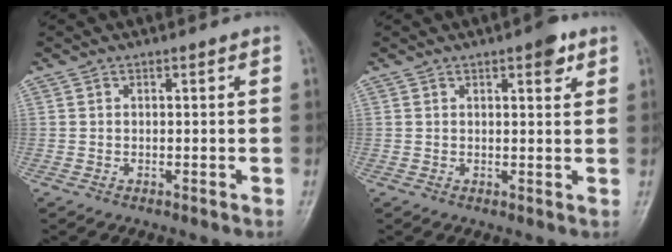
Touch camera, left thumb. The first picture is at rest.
{"total": 3.7, "force": [2.1, 1.4, 2.7], "torque": [-0.026, -0.007, 0.024]}